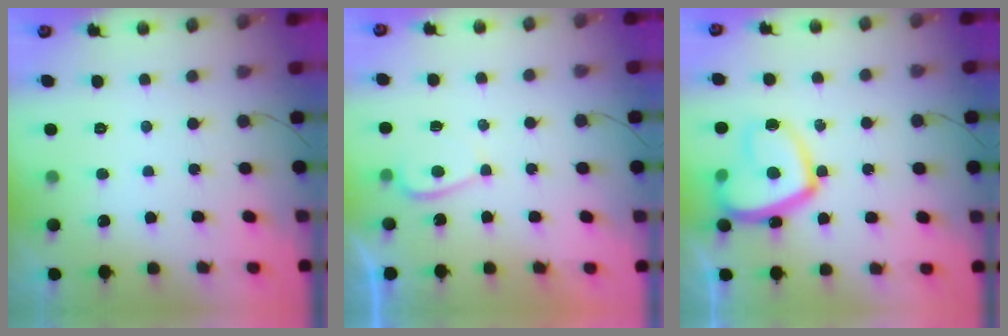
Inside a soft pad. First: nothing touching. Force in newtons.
{"total": 2.7, "press": 2.7, "slide": 0.6}
{"total": 16.3, "press": 16.2, "slide": 1.6}